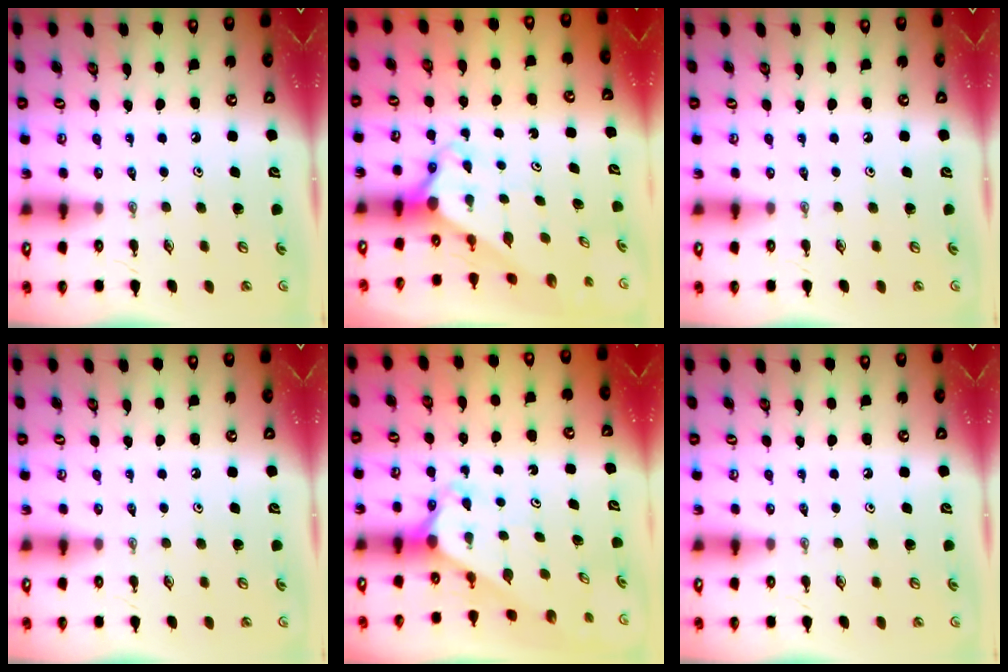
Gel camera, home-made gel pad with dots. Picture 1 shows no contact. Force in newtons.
{"total": 2.8, "press": 2.8, "slide": 0.2}
{"total": 0.0}
{"total": 0.0}
{"total": 2.3, "press": 2.3, "slide": 0.2}
{"total": 0.0}